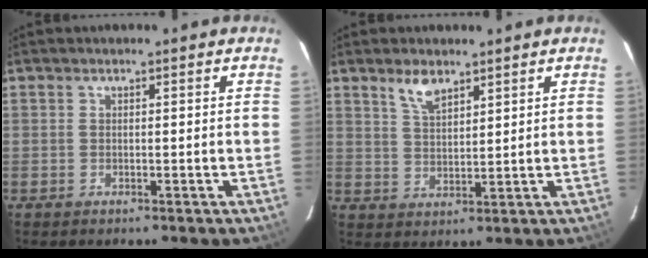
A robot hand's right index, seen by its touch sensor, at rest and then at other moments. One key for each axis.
{"total": 4.8, "fx": 3.4, "fy": 1.8, "fz": 2.7, "tx": -0.051, "ty": 0.002, "tz": 0.067}